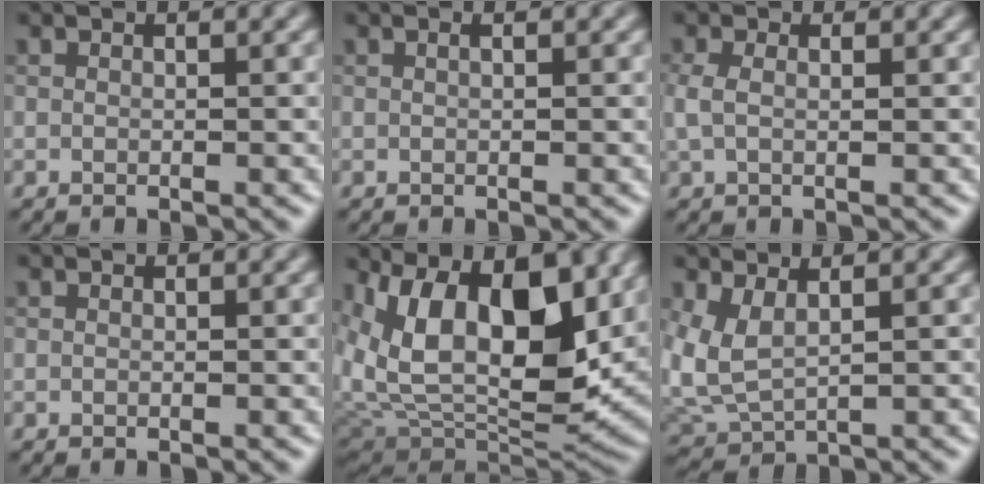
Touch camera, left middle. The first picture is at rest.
{"total": 0.7, "force": [0.3, 0.2, 0.6], "torque": [-0.010, -0.002, -0.002]}
{"total": 1.1, "force": [0.1, 0.4, 1.0], "torque": [-0.033, 0.002, 0.003]}
{"total": 0.0}
{"total": 14.3, "force": [5.4, 7.5, 10.9], "torque": [-0.203, 0.006, 0.091]}
{"total": 2.8, "force": [1.1, 1.3, 2.2], "torque": [-0.073, -0.009, 0.033]}